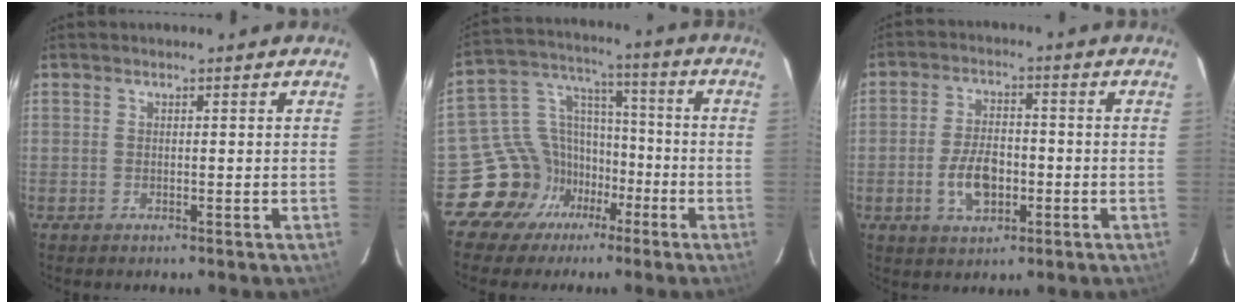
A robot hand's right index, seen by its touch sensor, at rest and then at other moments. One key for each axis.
{"total": 12.6, "fx": -7.0, "fy": 10.3, "fz": 1.4, "tx": -0.036, "ty": 0.065, "tz": -0.119}
{"total": 7.9, "fx": -2.4, "fy": 4.5, "fz": 6.0, "tx": -0.119, "ty": 0.007, "tz": -0.036}